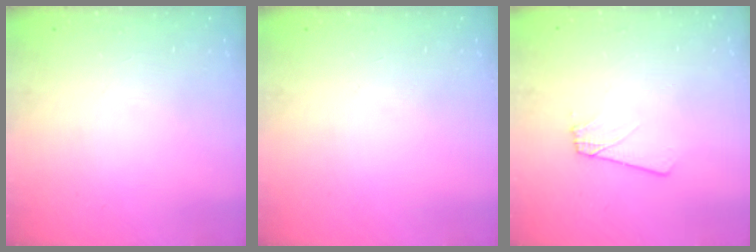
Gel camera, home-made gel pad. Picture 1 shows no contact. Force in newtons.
{"total": 0.0}
{"total": 1.8, "press": 1.8, "slide": 0.1}